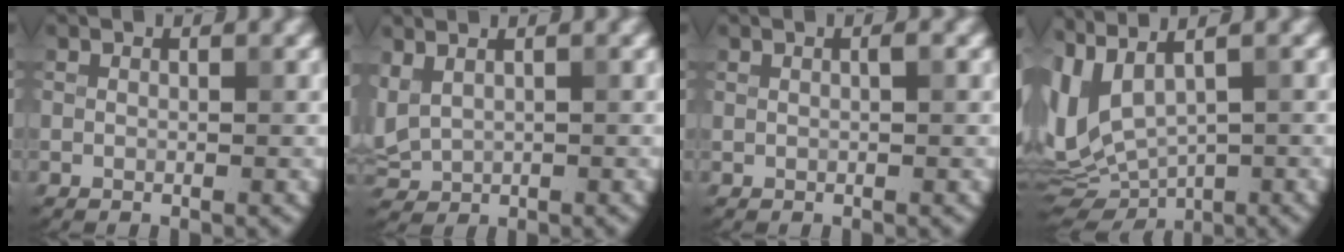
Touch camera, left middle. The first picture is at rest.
{"total": 1.9, "force": [1.0, 1.0, 1.2], "torque": [-0.035, 0.006, 0.028]}
{"total": 0.5, "force": [0.2, 0.1, 0.5], "torque": [-0.010, 0.004, 0.003]}
{"total": 8.0, "force": [0.7, 3.7, 7.0], "torque": [-0.158, -0.011, 0.042]}